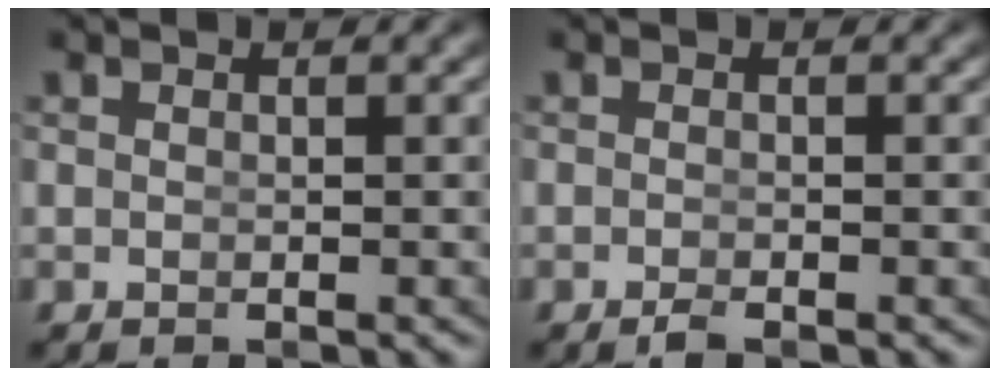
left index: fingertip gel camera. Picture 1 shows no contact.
{"total": 1.1, "force": [-1.0, -0.1, 0.4], "torque": [-0.013, -0.009, -0.012]}